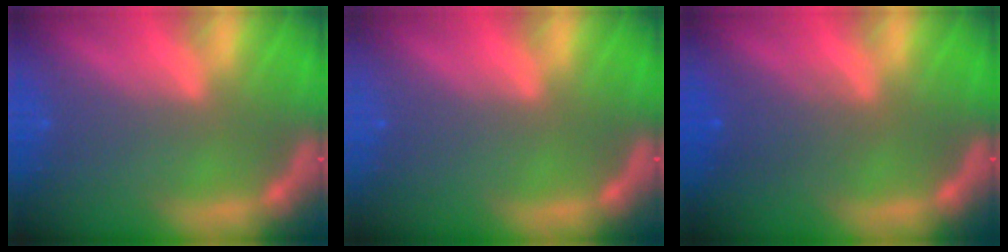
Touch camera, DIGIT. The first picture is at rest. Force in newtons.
{"total": 0.0}
{"total": 2.5}